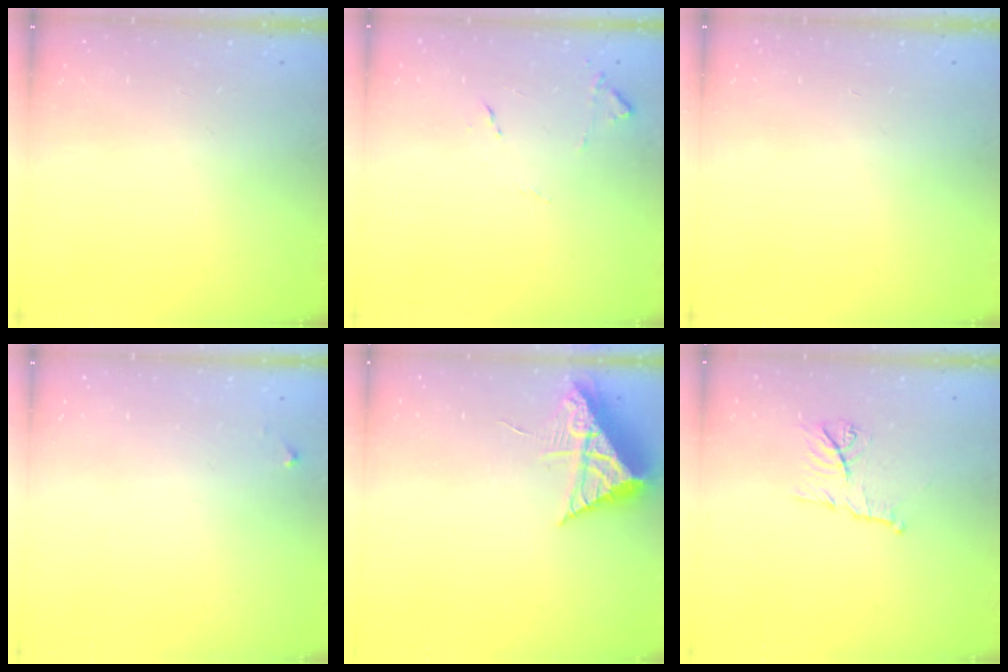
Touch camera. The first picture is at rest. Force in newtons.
{"total": 8.2, "press": 8.2, "slide": 0.6}
{"total": 0.0}
{"total": 3.9, "press": 3.9, "slide": 0.6}
{"total": 9.8, "press": 9.8, "slide": 0.6}
{"total": 9.5, "press": 9.5, "slide": 0.2}